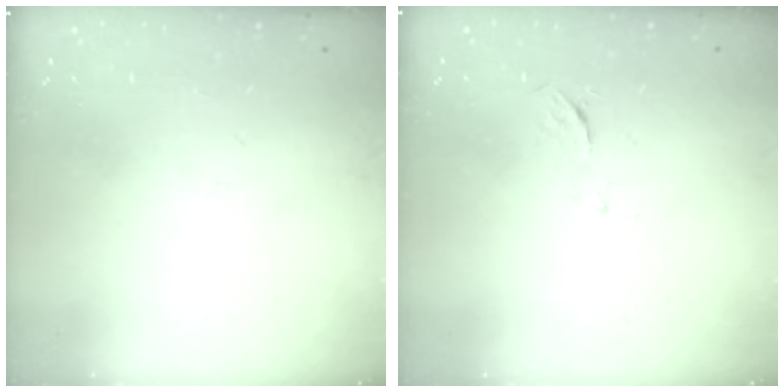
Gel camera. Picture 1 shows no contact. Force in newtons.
{"total": 3.9, "press": 3.9, "slide": 0.4}